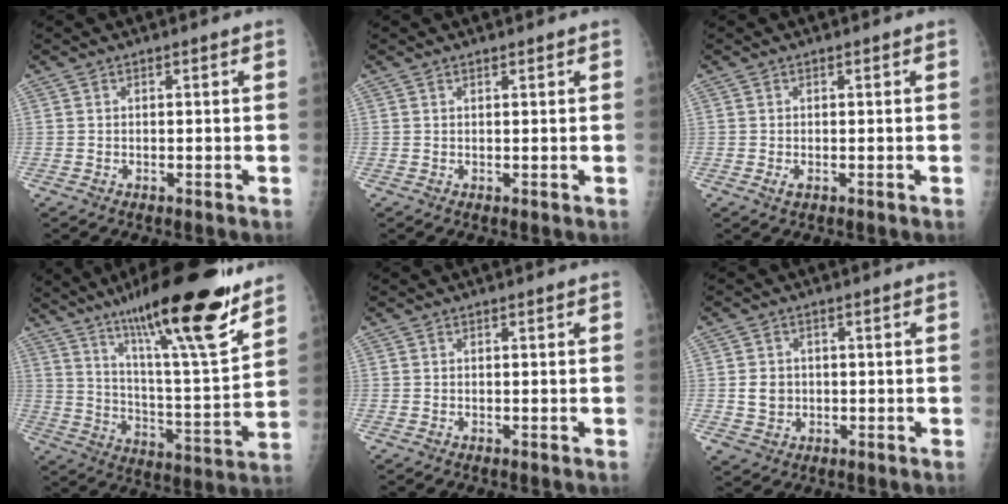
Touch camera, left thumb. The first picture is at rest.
{"total": 0.6, "force": [0.5, 0.2, 0.1], "torque": [-0.006, -0.004, 0.009]}
{"total": 1.0, "force": [-0.1, 0.6, 0.8], "torque": [-0.018, -0.003, -0.002]}
{"total": 24.2, "force": [16.2, 3.5, 17.6], "torque": [-0.262, -0.072, 0.267]}
{"total": 0.0}
{"total": 4.4, "force": [0.0, 4.0, 1.9], "torque": [-0.017, 0.001, 0.009]}